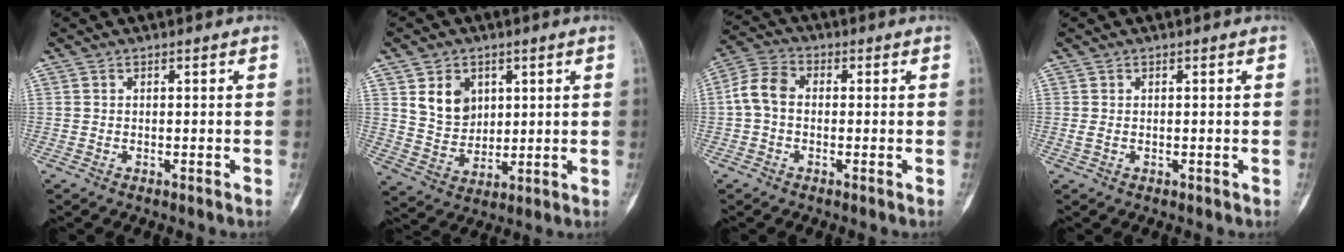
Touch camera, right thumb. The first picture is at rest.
{"total": 8.6, "force": [3.2, 6.8, 4.3], "torque": [-0.045, -0.021, 0.068]}
{"total": 6.4, "force": [-0.4, 4.4, 4.6], "torque": [-0.088, 0.017, -0.023]}
{"total": 1.1, "force": [-0.1, 0.8, 0.7], "torque": [-0.018, -0.001, -0.002]}